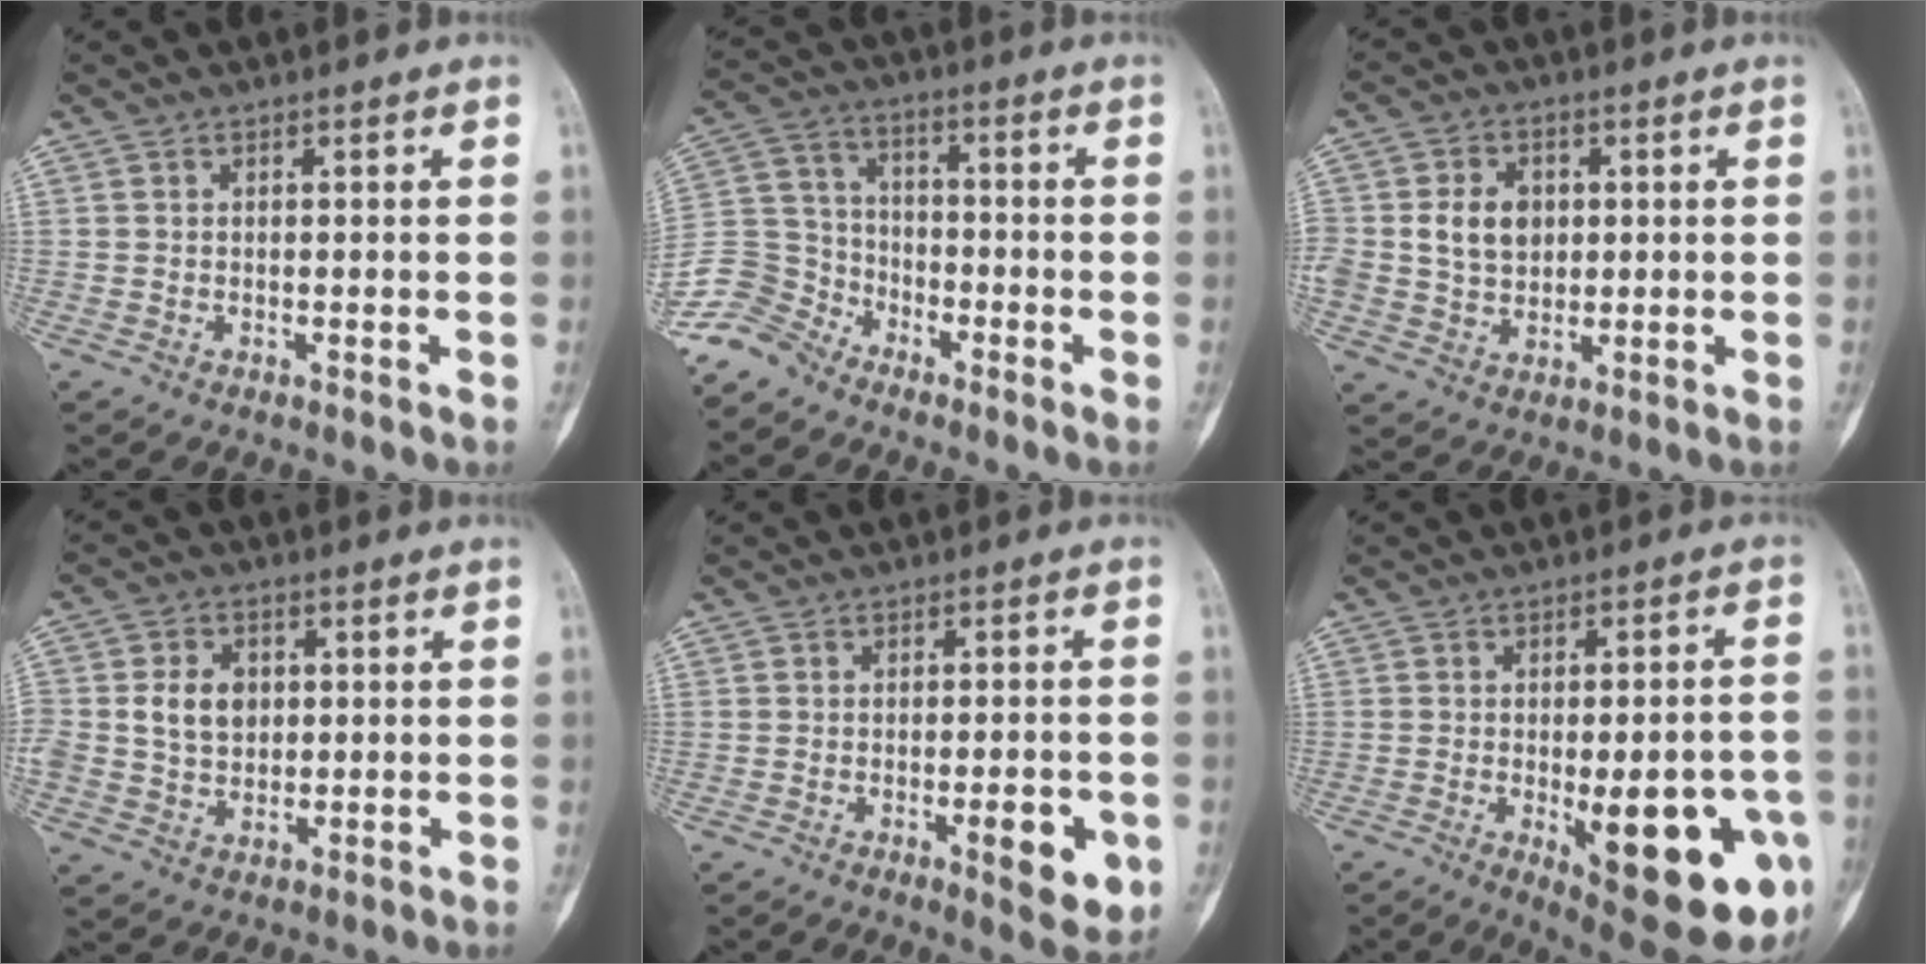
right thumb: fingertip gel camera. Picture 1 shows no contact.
{"total": 9.6, "force": [-7.8, 5.5, 1.4], "torque": [-0.023, 0.053, -0.165]}
{"total": 8.2, "force": [1.3, 6.5, 4.8], "torque": [-0.059, 0.001, 0.026]}
{"total": 7.3, "force": [1.1, 5.8, 4.3], "torque": [-0.057, 0.003, 0.021]}
{"total": 7.6, "force": [-2.5, 2.4, 6.8], "torque": [-0.075, -0.001, -0.028]}
{"total": 21.3, "force": [-6.2, 7.4, 19.0], "torque": [-0.201, 0.003, -0.058]}